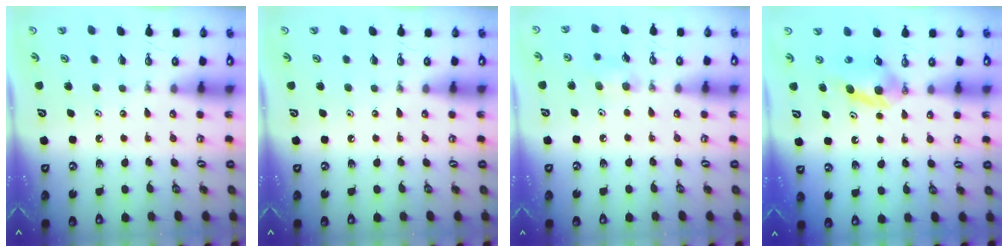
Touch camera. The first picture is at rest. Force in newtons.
{"total": 0.0}
{"total": 7.1, "press": 6.9, "slide": 1.7}
{"total": 4.9, "press": 4.9, "slide": 0.2}